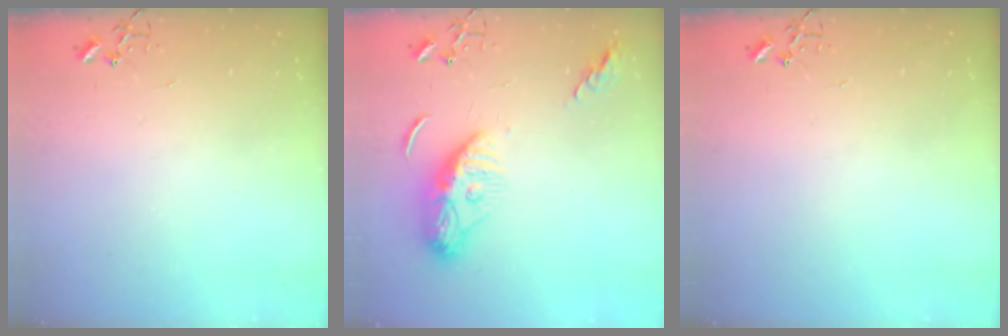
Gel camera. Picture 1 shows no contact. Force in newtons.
{"total": 11.6, "press": 11.6, "slide": 1.0}
{"total": 0.0}